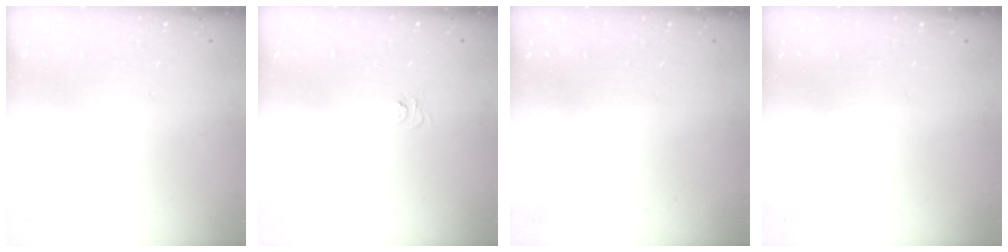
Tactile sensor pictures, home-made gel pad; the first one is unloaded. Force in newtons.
{"total": 4.0, "press": 4.0, "slide": 0.4}
{"total": 0.0}
{"total": 0.0}